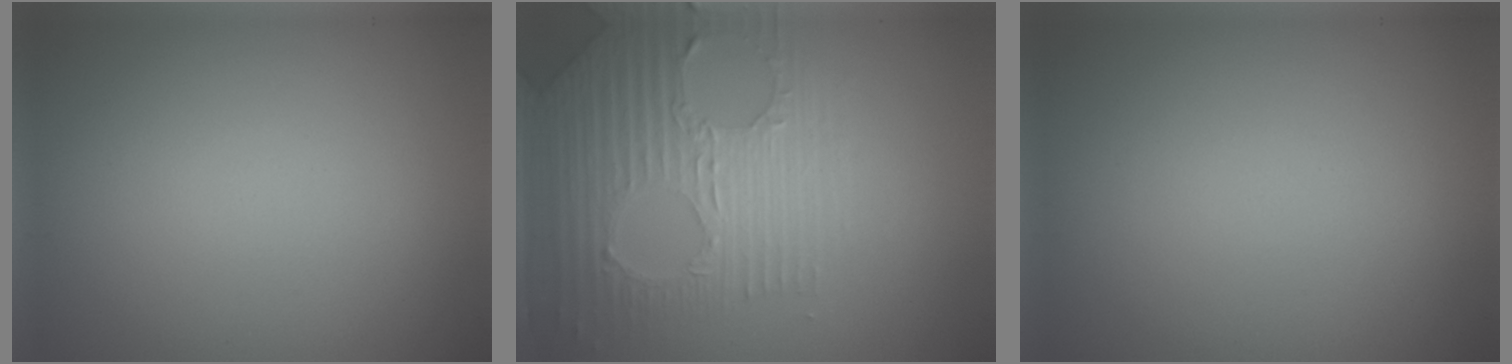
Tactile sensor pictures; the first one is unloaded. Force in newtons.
{"total": 3.9, "press": 3.7, "slide": 0.9}
{"total": 0.0}